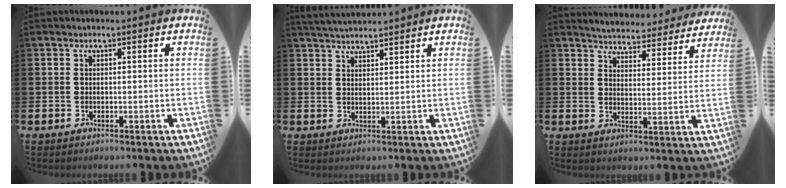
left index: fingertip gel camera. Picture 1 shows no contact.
{"total": 3.4, "force": [3.3, 0.3, 0.4], "torque": [-0.013, -0.013, 0.062]}
{"total": 4.5, "force": [4.5, 0.6, 0.1], "torque": [-0.020, -0.038, 0.075]}